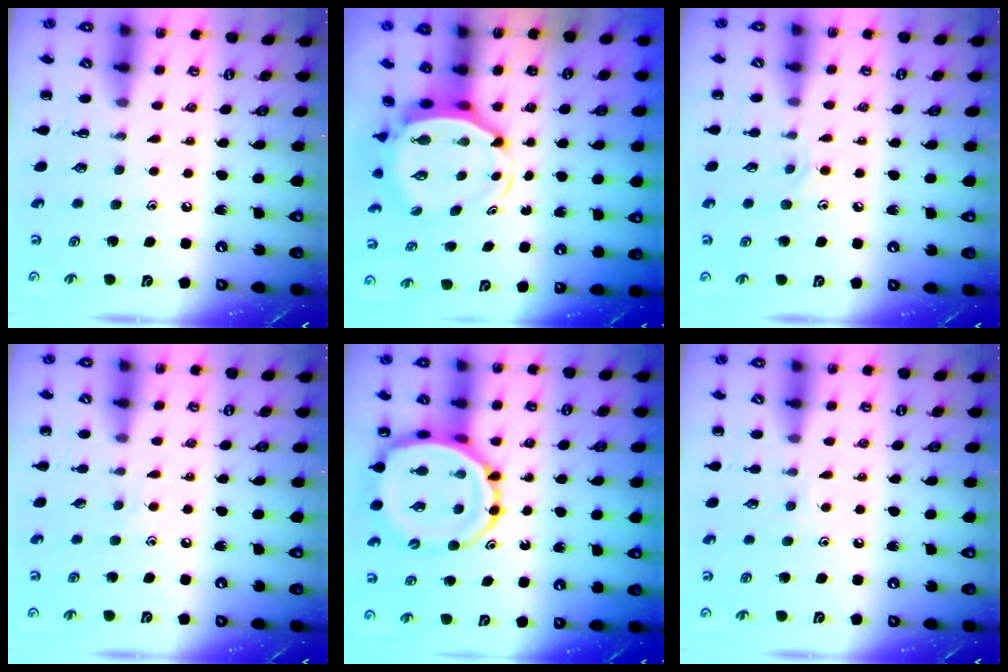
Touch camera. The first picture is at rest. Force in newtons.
{"total": 5.4, "press": 5.2, "slide": 1.2}
{"total": 8.2, "press": 8.0, "slide": 2.0}
{"total": 2.9, "press": 2.7, "slide": 0.9}
{"total": 13.1, "press": 12.6, "slide": 3.5}
{"total": 5.2, "press": 5.2, "slide": 0.9}